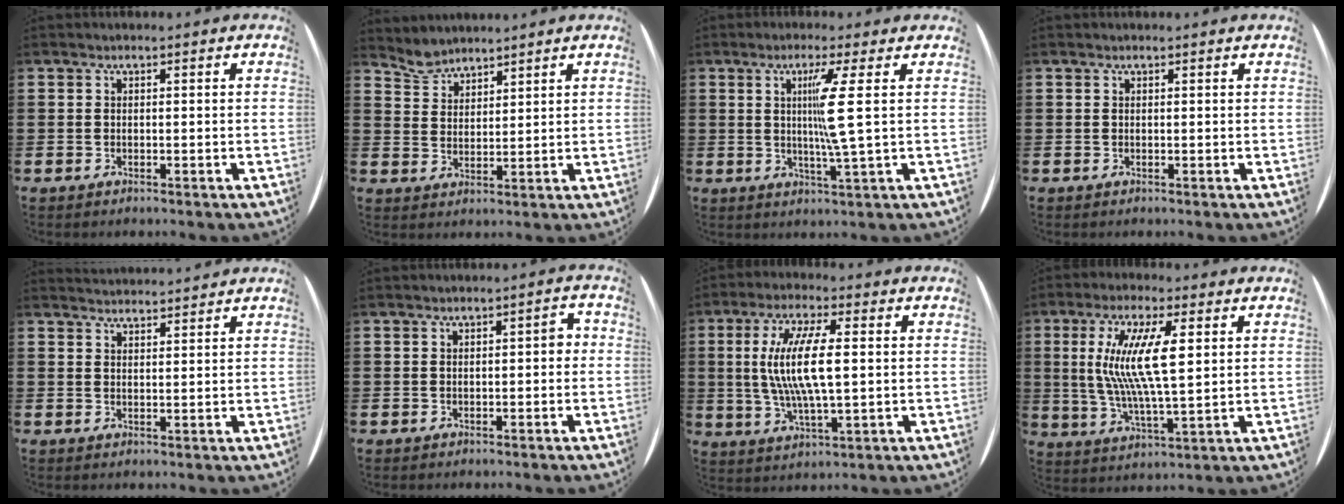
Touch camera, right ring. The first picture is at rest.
{"total": 3.3, "force": [3.3, 0.4, -0.4], "torque": [-0.005, -0.012, 0.064]}
{"total": 5.9, "force": [1.5, -0.8, 5.7], "torque": [-0.105, -0.013, 0.016]}
{"total": 0.0}
{"total": 2.2, "force": [2.1, -0.2, -0.5], "torque": [0.006, -0.010, 0.041]}
{"total": 1.7, "force": [-0.2, 0.7, 1.5], "torque": [-0.027, 0.006, -0.006]}
{"total": 9.1, "force": [1.0, 2.3, 8.7], "torque": [-0.184, 0.001, 0.009]}
{"total": 9.9, "force": [2.7, 2.1, 9.3], "torque": [-0.199, 0.000, 0.040]}